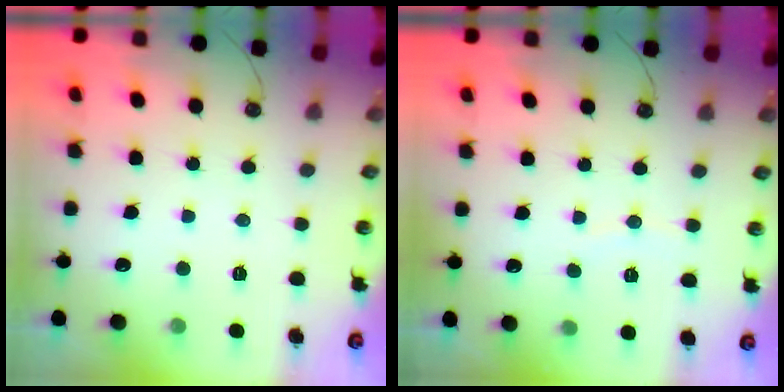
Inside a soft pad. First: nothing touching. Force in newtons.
{"total": 2.3, "press": 2.3, "slide": 0.3}